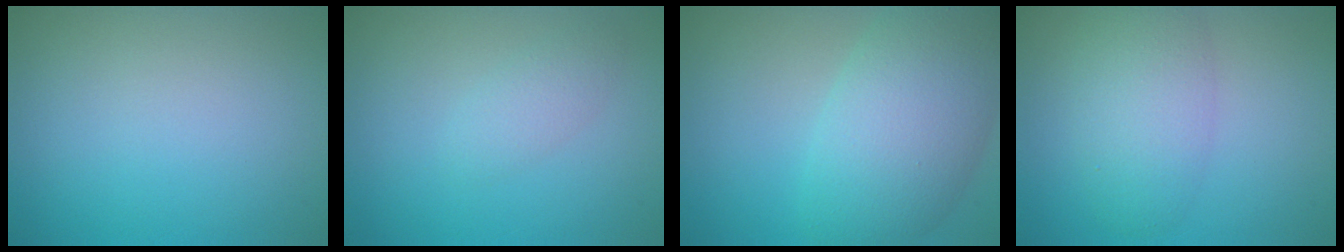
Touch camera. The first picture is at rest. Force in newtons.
{"total": 1.5, "press": 1.5, "slide": 0.0}
{"total": 8.2, "press": 8.2, "slide": 0.3}
{"total": 4.4, "press": 4.4, "slide": 0.1}